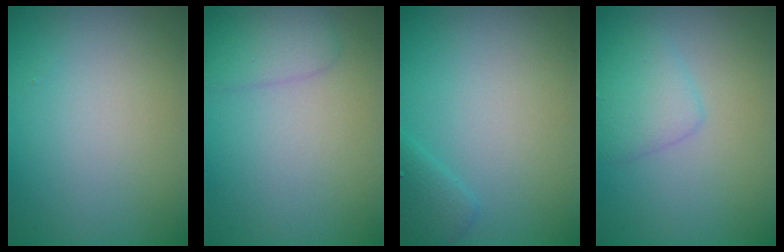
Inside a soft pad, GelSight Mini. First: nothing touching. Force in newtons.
{"total": 2.1, "press": 2.1, "slide": 0.1}
{"total": 1.6, "press": 1.6, "slide": 0.1}
{"total": 2.2, "press": 2.2, "slide": 0.1}